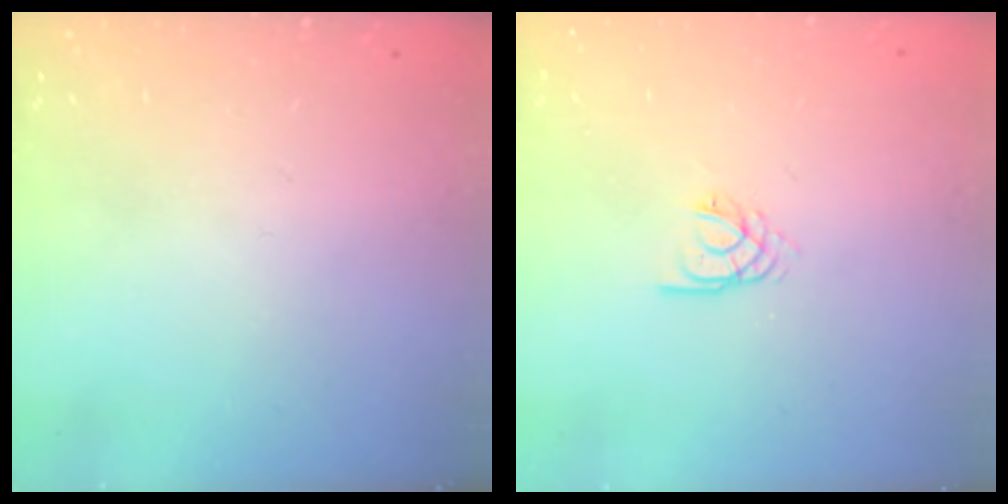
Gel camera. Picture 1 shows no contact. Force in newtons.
{"total": 2.8, "press": 2.7, "slide": 0.3}